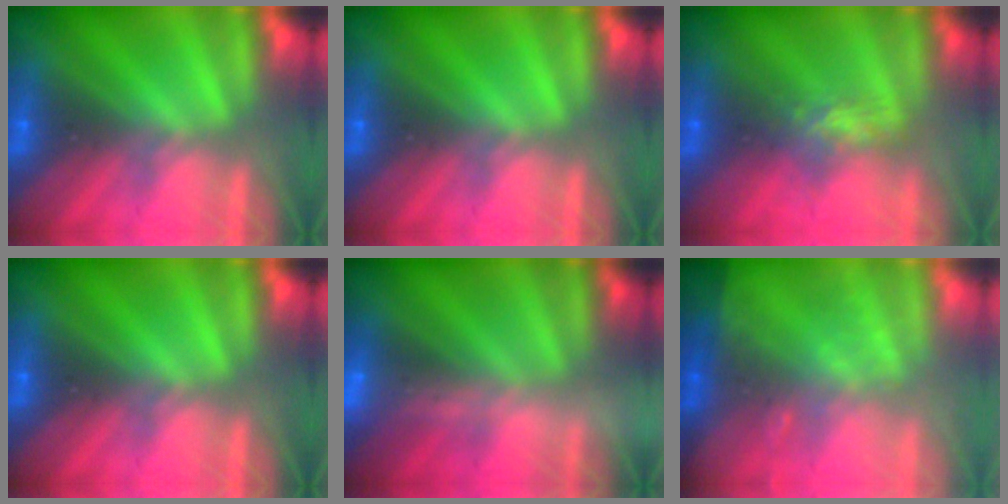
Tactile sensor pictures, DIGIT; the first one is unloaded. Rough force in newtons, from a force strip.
{"total": 0.0}
{"total": 4.6}
{"total": 0.0}
{"total": 2.3}
{"total": 2.7}